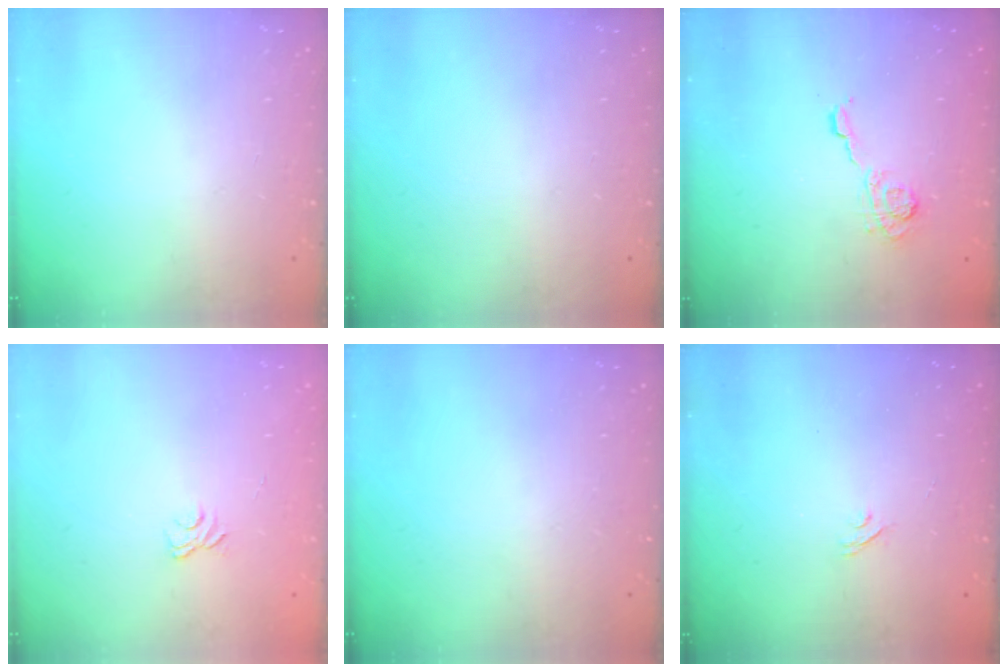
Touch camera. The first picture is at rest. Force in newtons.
{"total": 0.0}
{"total": 5.8, "press": 5.7, "slide": 0.8}
{"total": 3.3, "press": 3.0, "slide": 1.3}
{"total": 0.0}
{"total": 2.2, "press": 1.9, "slide": 1.1}